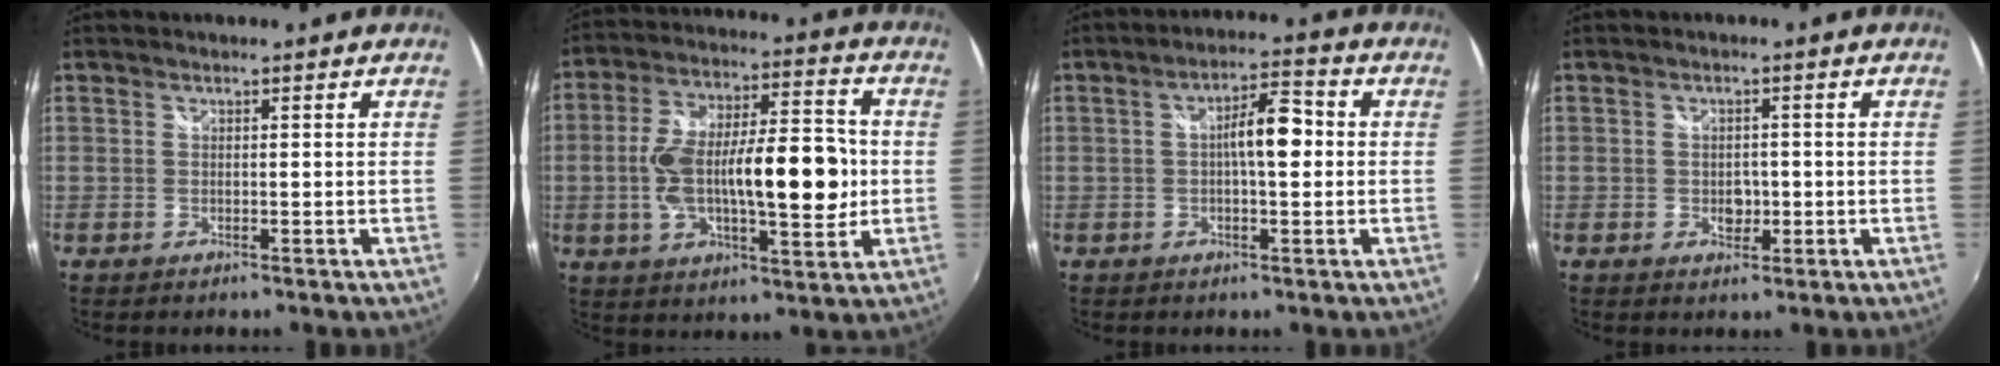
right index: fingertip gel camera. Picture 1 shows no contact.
{"total": 18.9, "force": [-1.8, 6.6, 17.6], "torque": [-0.308, 0.010, -0.028]}
{"total": 6.9, "force": [0.1, 2.0, 6.6], "torque": [-0.107, 0.015, -0.001]}
{"total": 3.2, "force": [-0.7, 2.6, 1.8], "torque": [-0.028, 0.000, -0.010]}